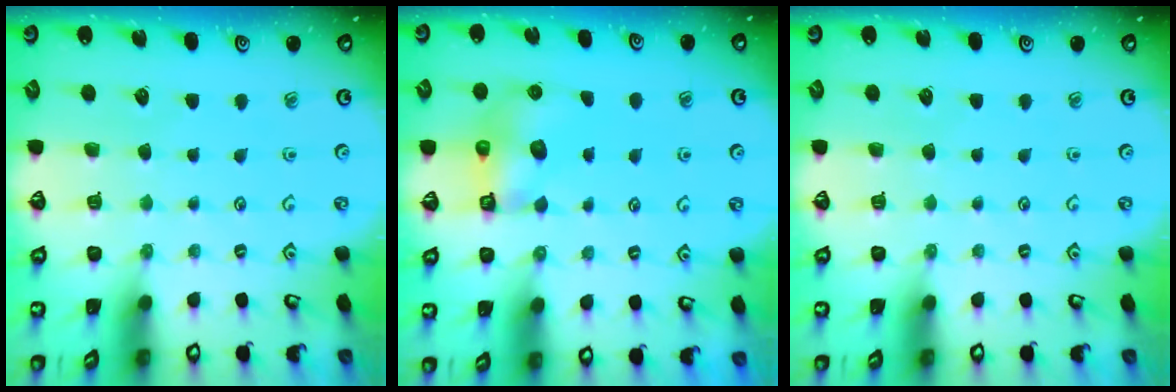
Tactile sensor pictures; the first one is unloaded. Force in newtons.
{"total": 6.3, "press": 6.3, "slide": 0.4}
{"total": 0.0}